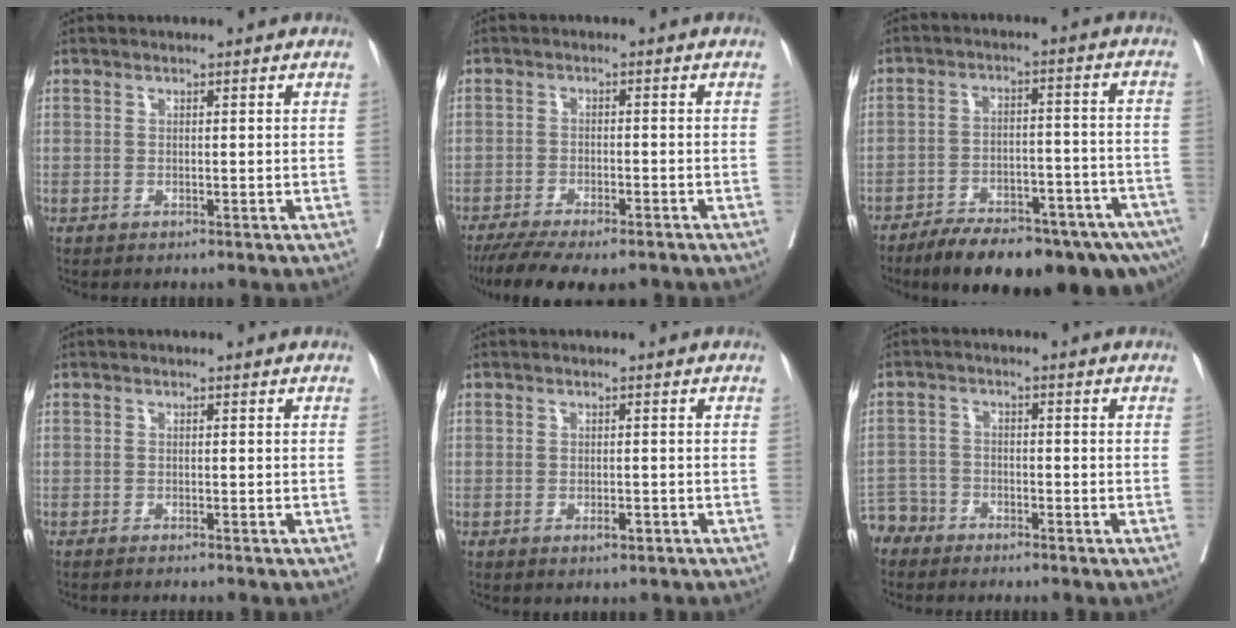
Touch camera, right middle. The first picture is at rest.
{"total": 13.1, "force": [-10.6, 3.5, 6.8], "torque": [-0.127, -0.020, -0.156]}
{"total": 19.5, "force": [-14.3, 5.0, 12.4], "torque": [-0.126, 0.019, -0.199]}
{"total": 1.9, "force": [-1.7, -0.1, 0.9], "torque": [-0.010, 0.001, -0.021]}
{"total": 1.5, "force": [-0.9, 0.5, 1.1], "torque": [-0.021, -0.002, -0.011]}
{"total": 4.4, "force": [-3.8, 2.1, -0.6], "torque": [0.019, 0.000, -0.079]}